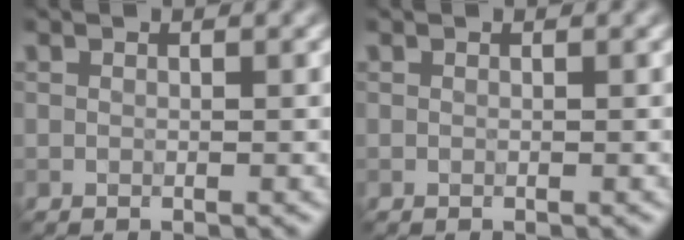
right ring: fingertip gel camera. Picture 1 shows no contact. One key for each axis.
{"total": 0.0}